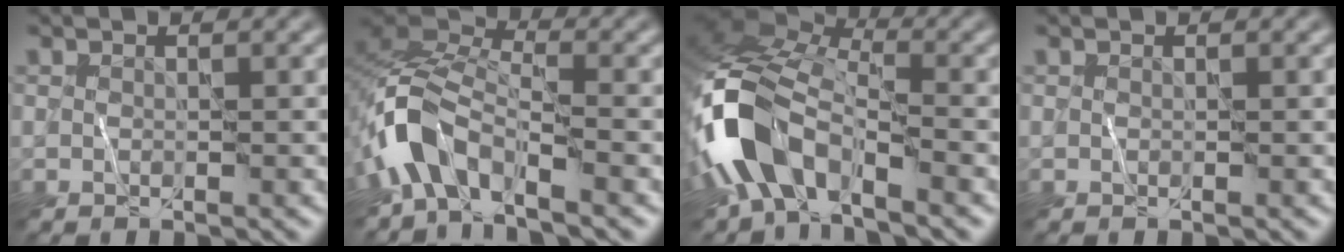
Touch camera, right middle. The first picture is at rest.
{"total": 6.2, "force": [-3.9, 3.1, 3.8], "torque": [-0.065, 0.003, -0.090]}
{"total": 10.5, "force": [-5.3, 5.6, 7.1], "torque": [-0.142, -0.001, -0.113]}
{"total": 0.0}